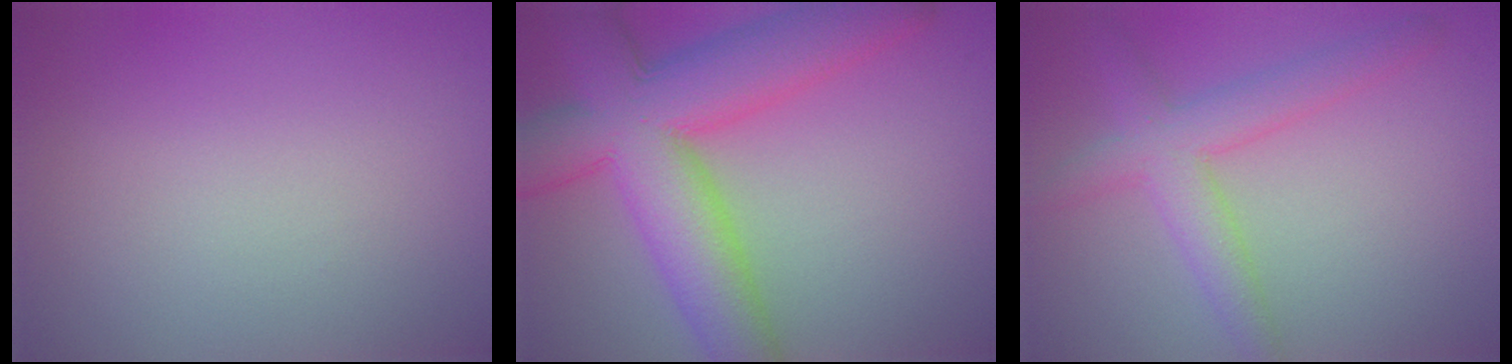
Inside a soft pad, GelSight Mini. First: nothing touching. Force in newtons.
{"total": 11.8, "press": 11.8, "slide": 0.3}
{"total": 4.2, "press": 4.2, "slide": 0.1}